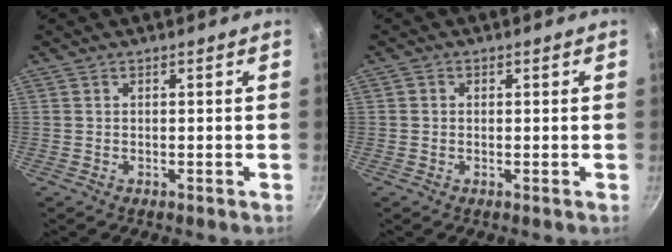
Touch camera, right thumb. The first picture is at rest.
{"total": 0.9, "force": [0.0, 0.8, 0.3], "torque": [-0.004, 0.003, -0.001]}